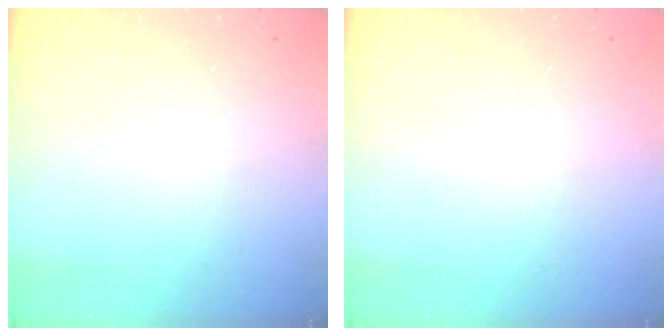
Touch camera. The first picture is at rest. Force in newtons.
{"total": 1.7, "press": 1.6, "slide": 0.1}